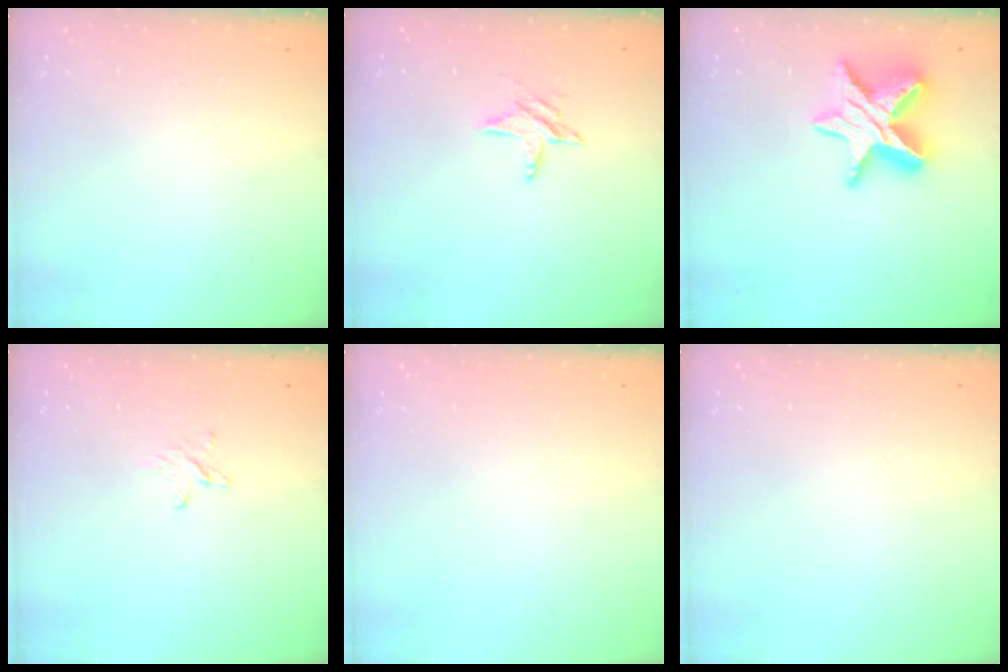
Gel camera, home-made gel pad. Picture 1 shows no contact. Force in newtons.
{"total": 6.1, "press": 6.1, "slide": 0.5}
{"total": 14.1, "press": 14.1, "slide": 0.9}
{"total": 2.4, "press": 2.4, "slide": 0.2}
{"total": 0.0}
{"total": 0.0}